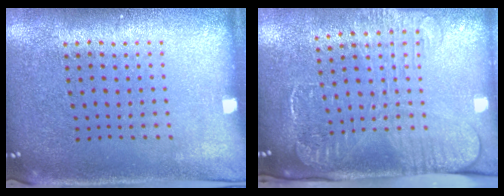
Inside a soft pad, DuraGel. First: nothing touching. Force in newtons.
{"total": 2.6, "press": 2.0, "slide": 1.7}